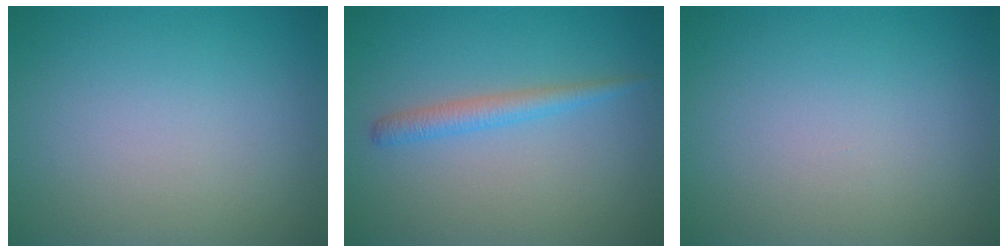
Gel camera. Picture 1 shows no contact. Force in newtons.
{"total": 2.0, "press": 2.0, "slide": 0.0}
{"total": 0.0}